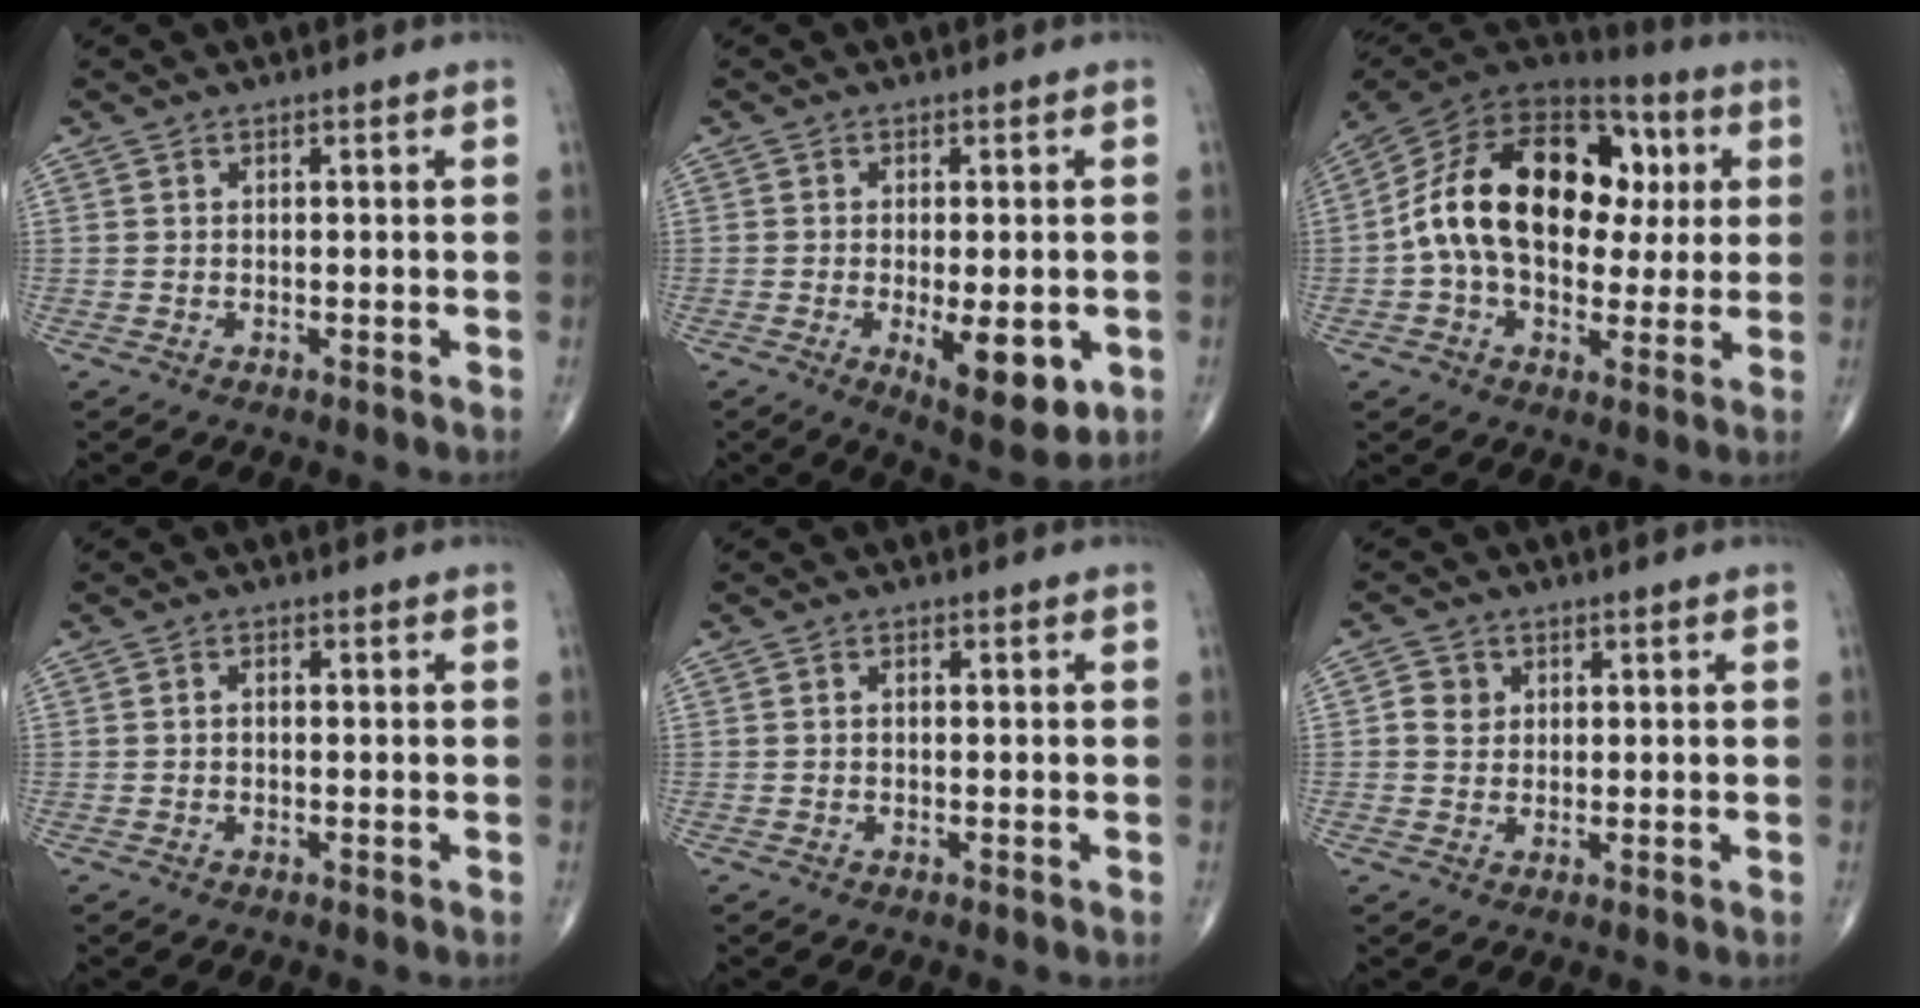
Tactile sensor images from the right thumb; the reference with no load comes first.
{"total": 10.4, "force": [-2.9, 4.0, 9.1], "torque": [-0.117, -0.017, -0.035]}
{"total": 24.0, "force": [2.2, 15.5, 18.1], "torque": [-0.290, 0.030, 0.029]}
{"total": 0.9, "force": [-0.1, 0.6, 0.7], "torque": [-0.007, 0.006, -0.004]}
{"total": 0.6, "force": [-0.1, 0.4, 0.4], "torque": [-0.005, 0.003, -0.003]}
{"total": 3.2, "force": [0.7, 2.9, 1.2], "torque": [-0.006, 0.001, 0.009]}